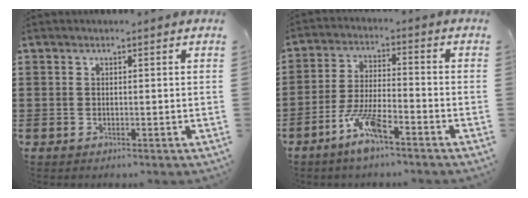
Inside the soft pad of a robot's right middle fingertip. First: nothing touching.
{"total": 7.6, "force": [-4.8, 1.6, 5.7], "torque": [-0.123, -0.003, -0.090]}